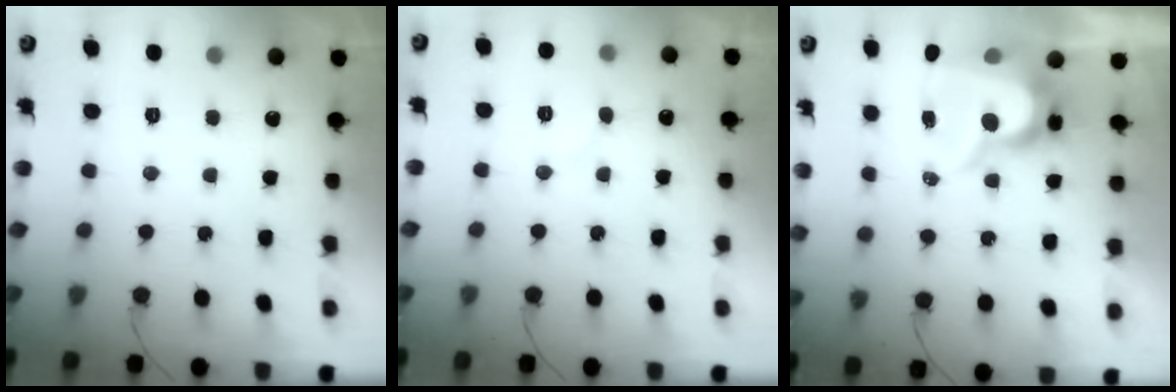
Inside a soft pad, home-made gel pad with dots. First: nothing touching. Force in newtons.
{"total": 5.0, "press": 5.0, "slide": 0.5}
{"total": 13.3, "press": 13.3, "slide": 0.7}